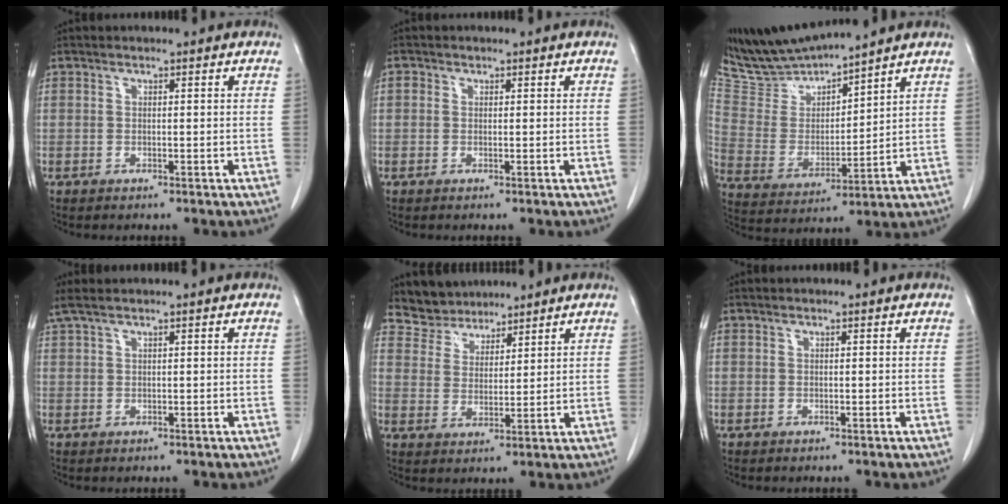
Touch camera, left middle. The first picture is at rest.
{"total": 0.8, "force": [0.2, 0.7, 0.2], "torque": [0.002, 0.003, 0.002]}
{"total": 11.9, "force": [11.5, 0.7, 3.0], "torque": [-0.072, 0.003, 0.238]}
{"total": 2.4, "force": [1.9, 0.0, 1.5], "torque": [-0.037, 0.026, 0.041]}
{"total": 5.8, "force": [5.3, 2.3, -0.3], "torque": [0.003, 0.014, 0.104]}
{"total": 0.0}